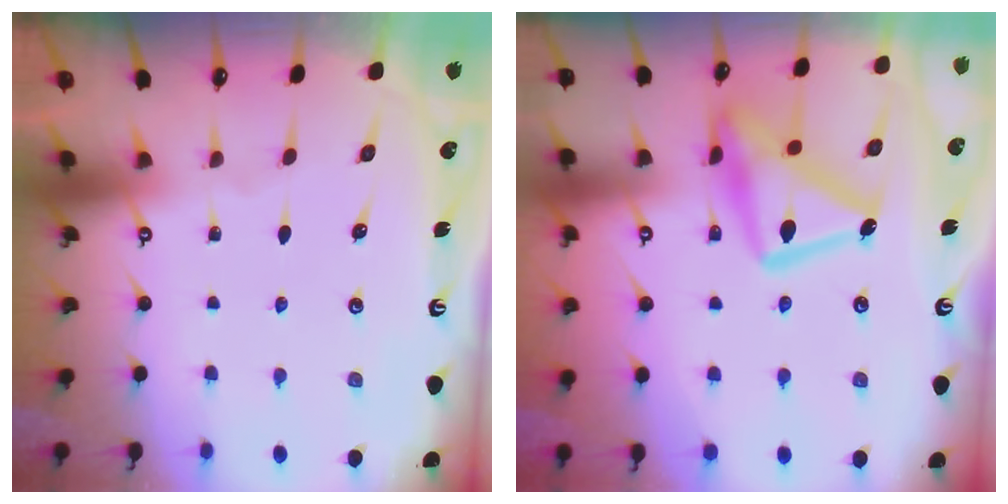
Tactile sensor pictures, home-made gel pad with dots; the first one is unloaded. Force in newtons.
{"total": 19.0, "press": 19.0, "slide": 1.3}